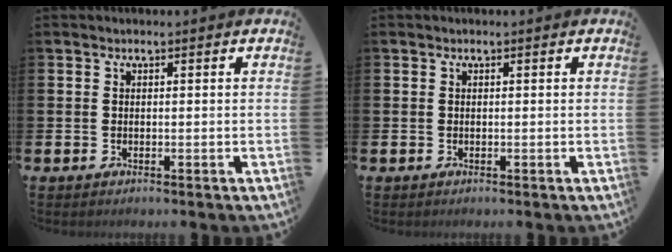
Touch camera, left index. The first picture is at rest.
{"total": 0.0}